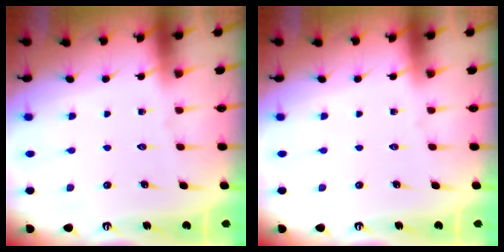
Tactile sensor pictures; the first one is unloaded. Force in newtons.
{"total": 0.0}